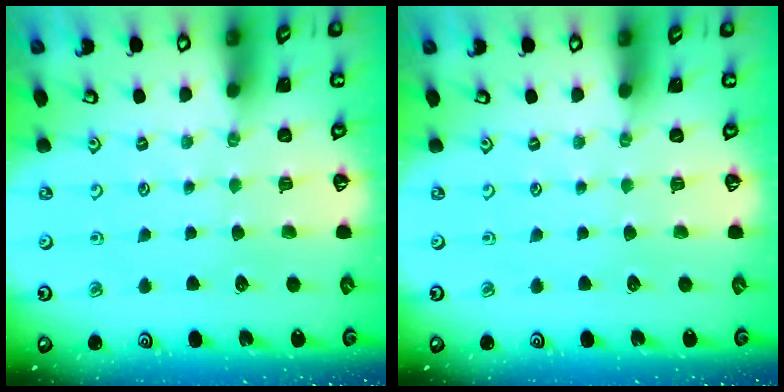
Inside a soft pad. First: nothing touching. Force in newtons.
{"total": 0.0}